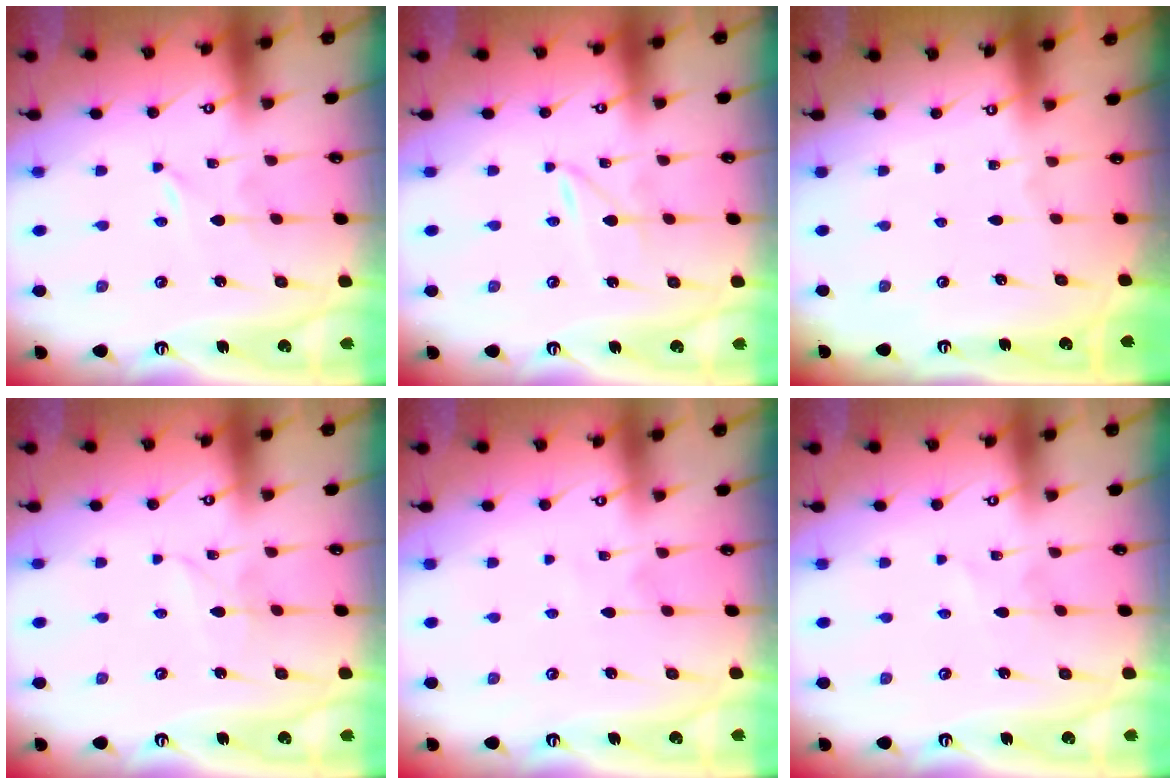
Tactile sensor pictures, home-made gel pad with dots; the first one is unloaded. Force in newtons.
{"total": 1.2, "press": 1.1, "slide": 0.2}
{"total": 0.0}
{"total": 2.4, "press": 2.4, "slide": 0.1}
{"total": 2.2, "press": 2.2, "slide": 0.3}
{"total": 1.7, "press": 1.7, "slide": 0.2}